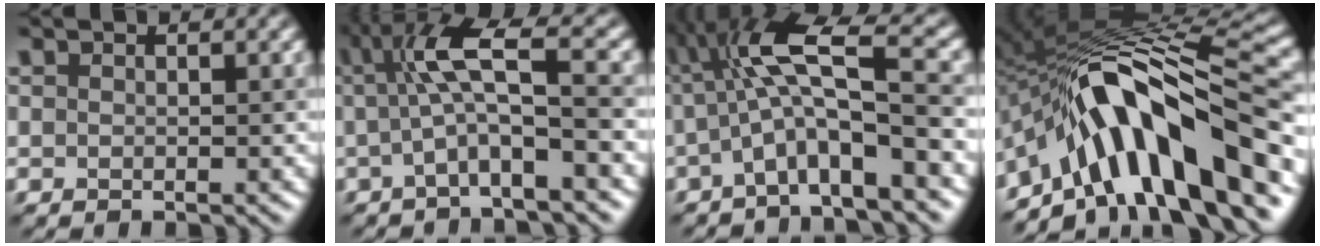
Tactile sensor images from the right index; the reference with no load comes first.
{"total": 5.9, "force": [0.3, 0.8, 5.9], "torque": [-0.106, 0.013, 0.002]}
{"total": 7.4, "force": [-0.5, 1.5, 7.3], "torque": [-0.121, 0.021, -0.019]}
{"total": 13.0, "force": [-5.9, 4.0, 10.9], "torque": [-0.153, 0.027, -0.101]}